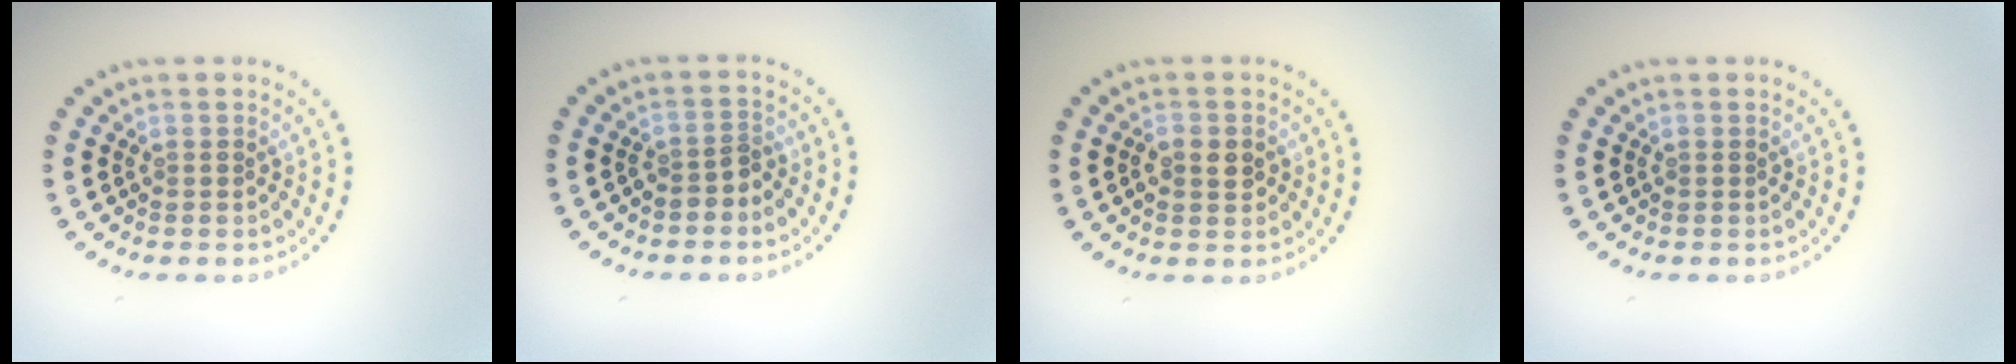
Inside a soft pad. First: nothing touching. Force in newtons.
{"total": 1.4, "press": 1.0, "slide": 0.9}
{"total": 2.1, "press": 2.0, "slide": 0.3}
{"total": 0.0}